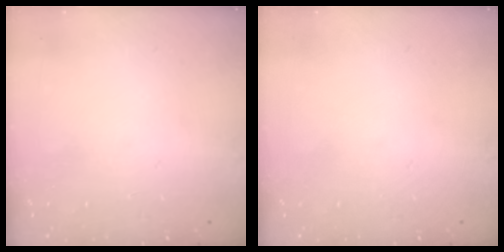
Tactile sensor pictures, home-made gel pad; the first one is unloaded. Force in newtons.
{"total": 0.0}